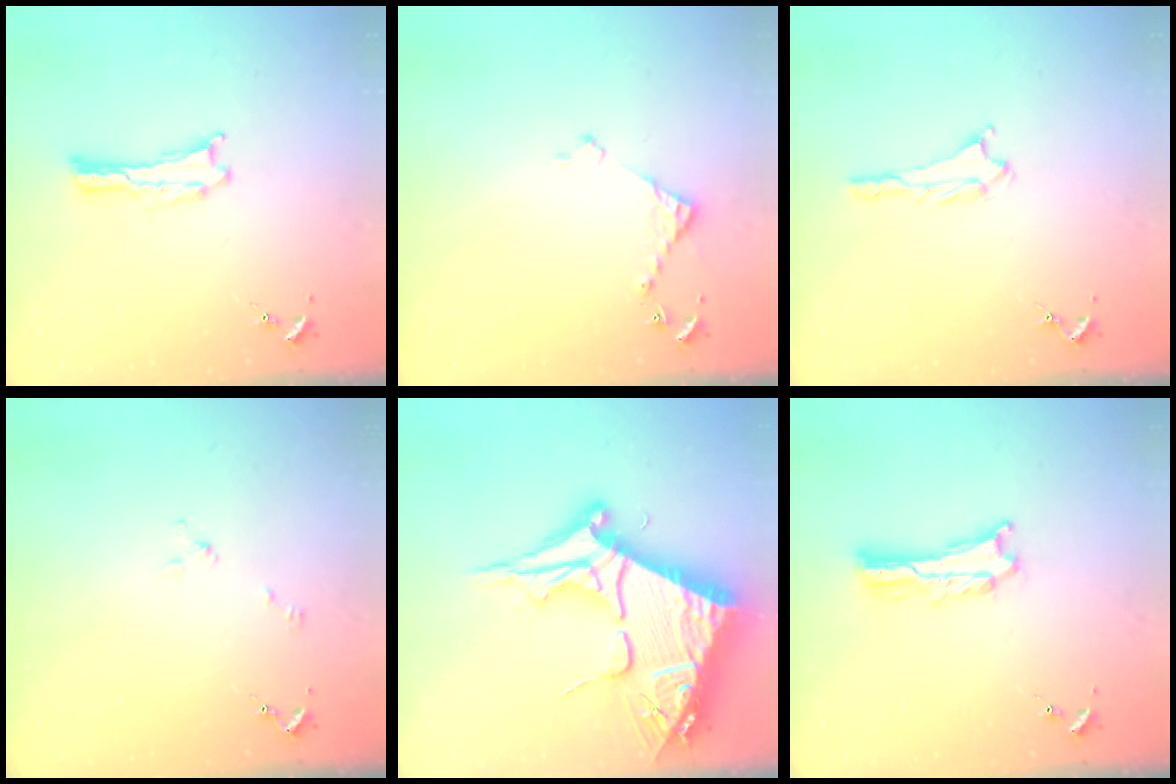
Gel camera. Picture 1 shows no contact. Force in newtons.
{"total": 3.7, "press": 3.6, "slide": 0.3}
{"total": 1.1, "press": 1.0, "slide": 0.1}
{"total": 2.0, "press": 2.0, "slide": 0.2}
{"total": 15.2, "press": 15.1, "slide": 1.8}
{"total": 2.0, "press": 2.0, "slide": 0.3}